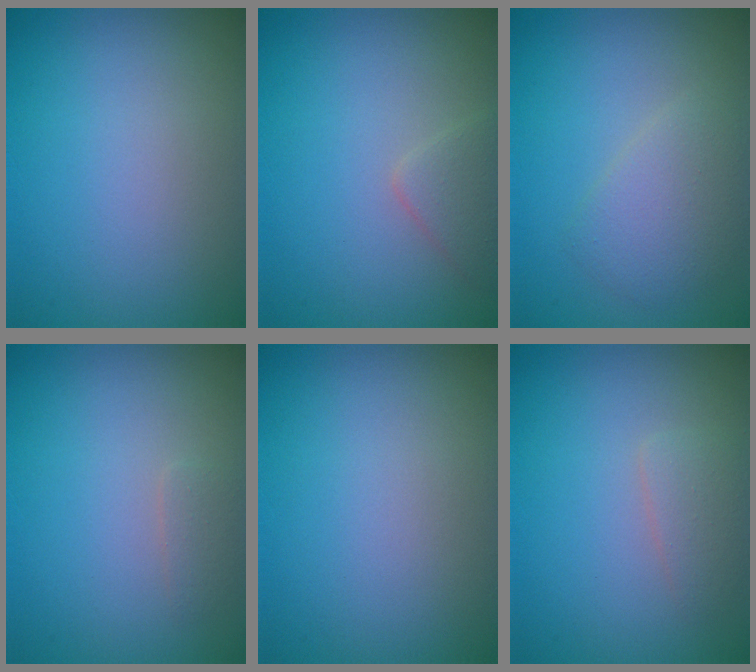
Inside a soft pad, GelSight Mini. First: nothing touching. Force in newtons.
{"total": 1.7, "press": 1.7, "slide": 0.1}
{"total": 2.9, "press": 2.9, "slide": 0.1}
{"total": 0.8, "press": 0.8, "slide": 0.0}
{"total": 0.0}
{"total": 1.6, "press": 1.6, "slide": 0.0}